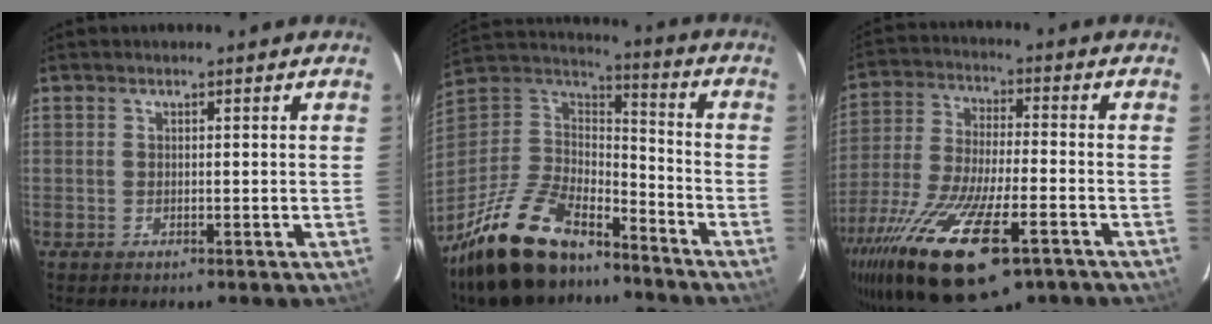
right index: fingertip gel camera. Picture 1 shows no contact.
{"total": 24.7, "force": [-18.0, 10.6, 13.2], "torque": [-0.282, -0.007, -0.302]}
{"total": 25.4, "force": [-15.6, 8.3, 18.3], "torque": [-0.382, -0.072, -0.266]}